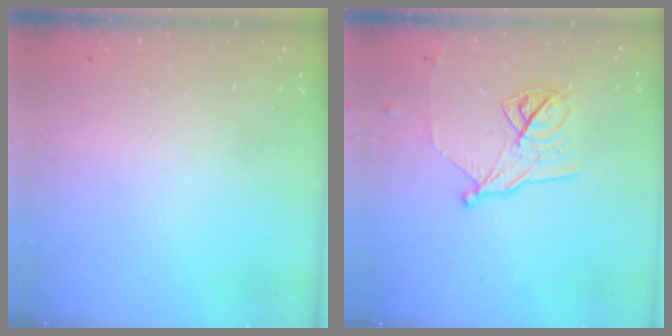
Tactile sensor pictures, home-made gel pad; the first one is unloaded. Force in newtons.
{"total": 12.9, "press": 12.9, "slide": 0.2}